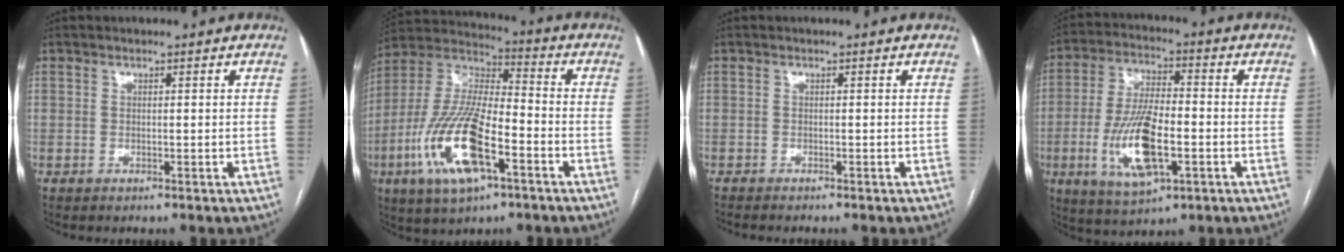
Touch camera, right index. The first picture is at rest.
{"total": 18.0, "force": [-6.9, 5.6, 15.7], "torque": [-0.338, -0.007, -0.122]}
{"total": 2.3, "force": [-2.0, 0.2, 1.0], "torque": [-0.019, -0.005, -0.024]}
{"total": 13.3, "force": [-3.6, 4.3, 12.1], "torque": [-0.247, -0.007, -0.060]}